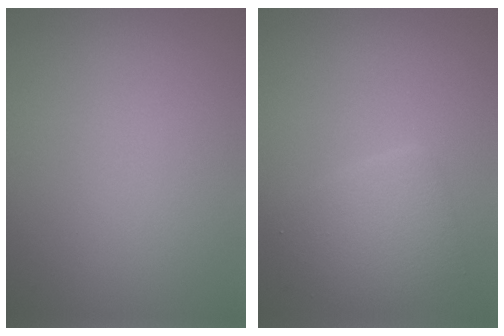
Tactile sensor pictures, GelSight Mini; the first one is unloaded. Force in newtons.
{"total": 3.6, "press": 3.6, "slide": 0.1}